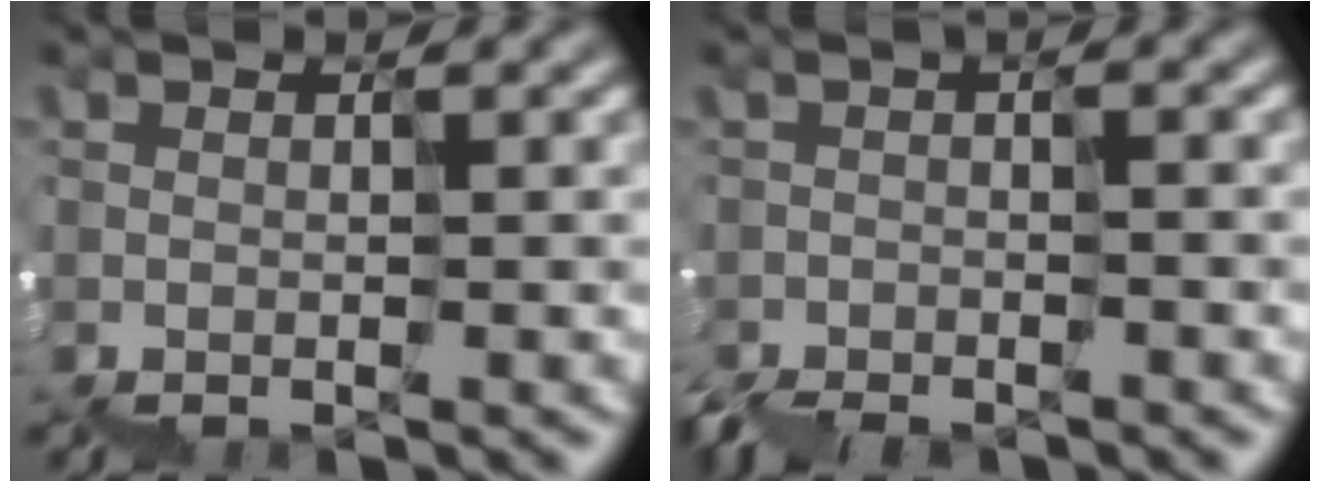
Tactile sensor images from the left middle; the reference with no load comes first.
{"total": 3.8, "force": [-3.8, 0.3, 0.4], "torque": [-0.014, -0.003, -0.057]}